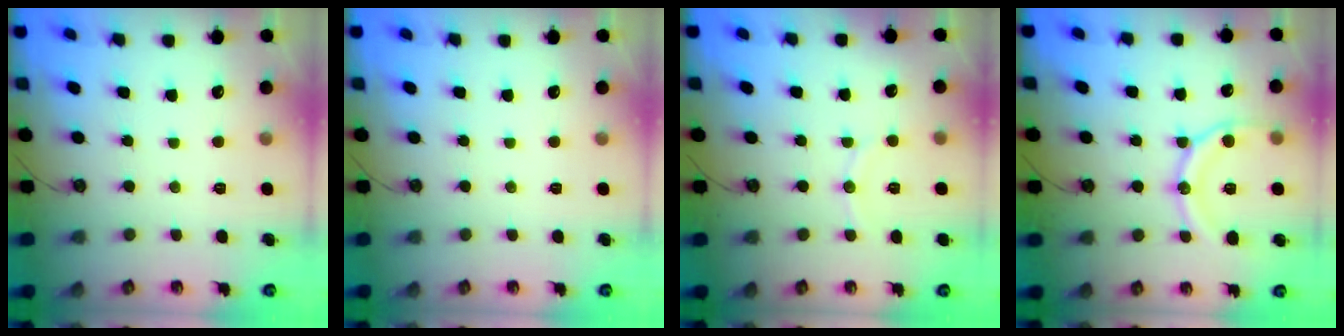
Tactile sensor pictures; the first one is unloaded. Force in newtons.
{"total": 0.0}
{"total": 6.1, "press": 6.1, "slide": 0.1}
{"total": 14.5, "press": 14.4, "slide": 1.5}